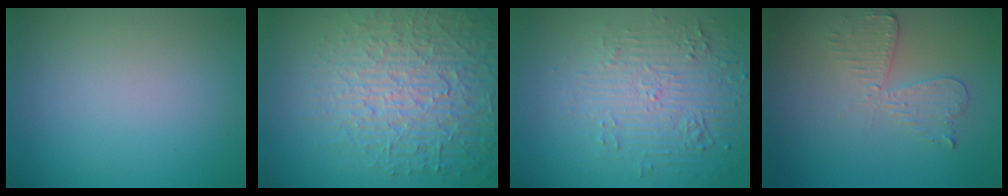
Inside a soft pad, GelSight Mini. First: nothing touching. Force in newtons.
{"total": 6.8, "press": 6.6, "slide": 1.7}
{"total": 5.3, "press": 3.6, "slide": 3.9}
{"total": 2.7, "press": 2.4, "slide": 1.1}